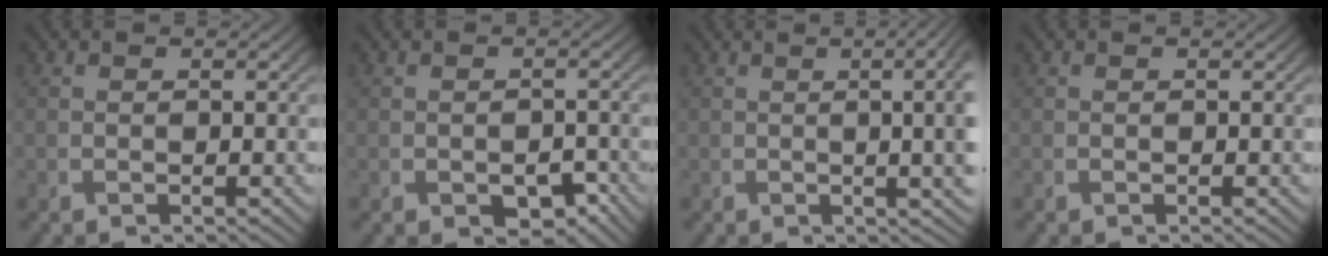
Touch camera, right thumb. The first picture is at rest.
{"total": 3.6, "force": [-1.9, 2.2, 2.2], "torque": [-0.029, -0.010, -0.022]}
{"total": 10.3, "force": [1.2, 3.8, 9.5], "torque": [-0.086, 0.025, 0.005]}
{"total": 0.0}